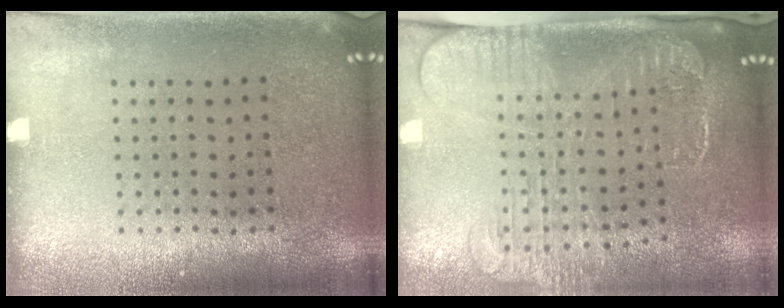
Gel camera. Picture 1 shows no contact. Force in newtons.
{"total": 2.6, "press": 2.0, "slide": 1.7}